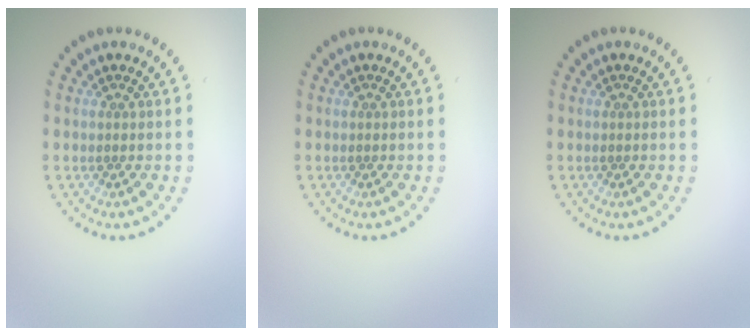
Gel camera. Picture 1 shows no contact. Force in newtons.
{"total": 0.0}
{"total": 0.0}